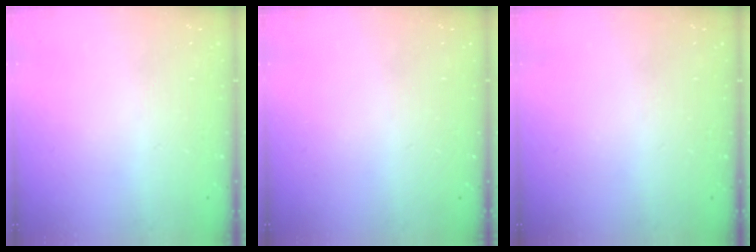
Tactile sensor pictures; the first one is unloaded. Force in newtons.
{"total": 0.0}
{"total": 0.0}